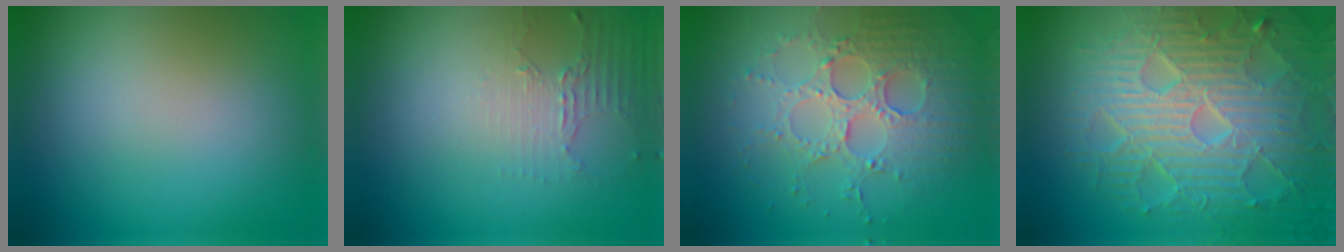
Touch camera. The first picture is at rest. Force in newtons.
{"total": 2.1, "press": 1.5, "slide": 1.4}
{"total": 4.8, "press": 4.4, "slide": 2.0}
{"total": 9.9, "press": 6.6, "slide": 7.4}